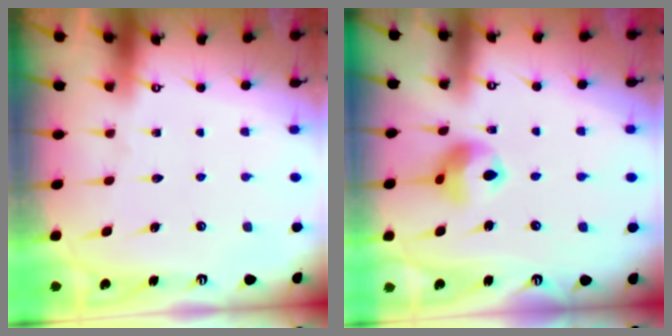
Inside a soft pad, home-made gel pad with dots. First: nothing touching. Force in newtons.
{"total": 9.5, "press": 9.4, "slide": 1.3}